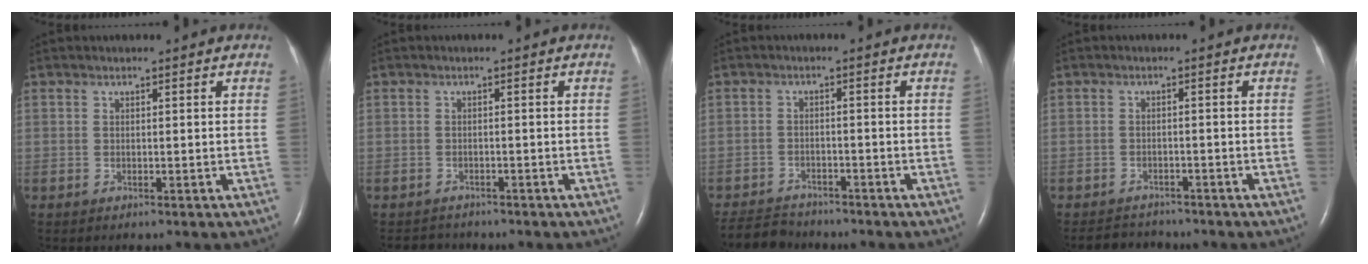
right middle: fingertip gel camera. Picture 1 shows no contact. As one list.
[{"total": 2.5, "force": [-2.3, 0.9, -0.3], "torque": [0.000, -0.005, -0.035]}, {"total": 5.8, "force": [-5.6, 1.6, 0.6], "torque": [-0.013, -0.015, -0.095]}, {"total": 4.6, "force": [-4.4, 1.4, 0.3], "torque": [-0.009, -0.005, -0.065]}]